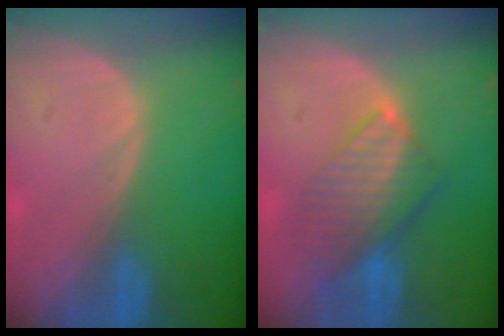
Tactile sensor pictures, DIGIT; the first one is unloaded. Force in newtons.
{"total": 8.4, "press": 7.2, "slide": 4.2}